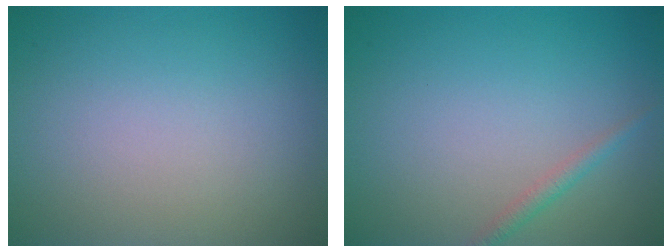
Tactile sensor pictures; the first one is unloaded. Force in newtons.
{"total": 1.2, "press": 1.2, "slide": 0.0}